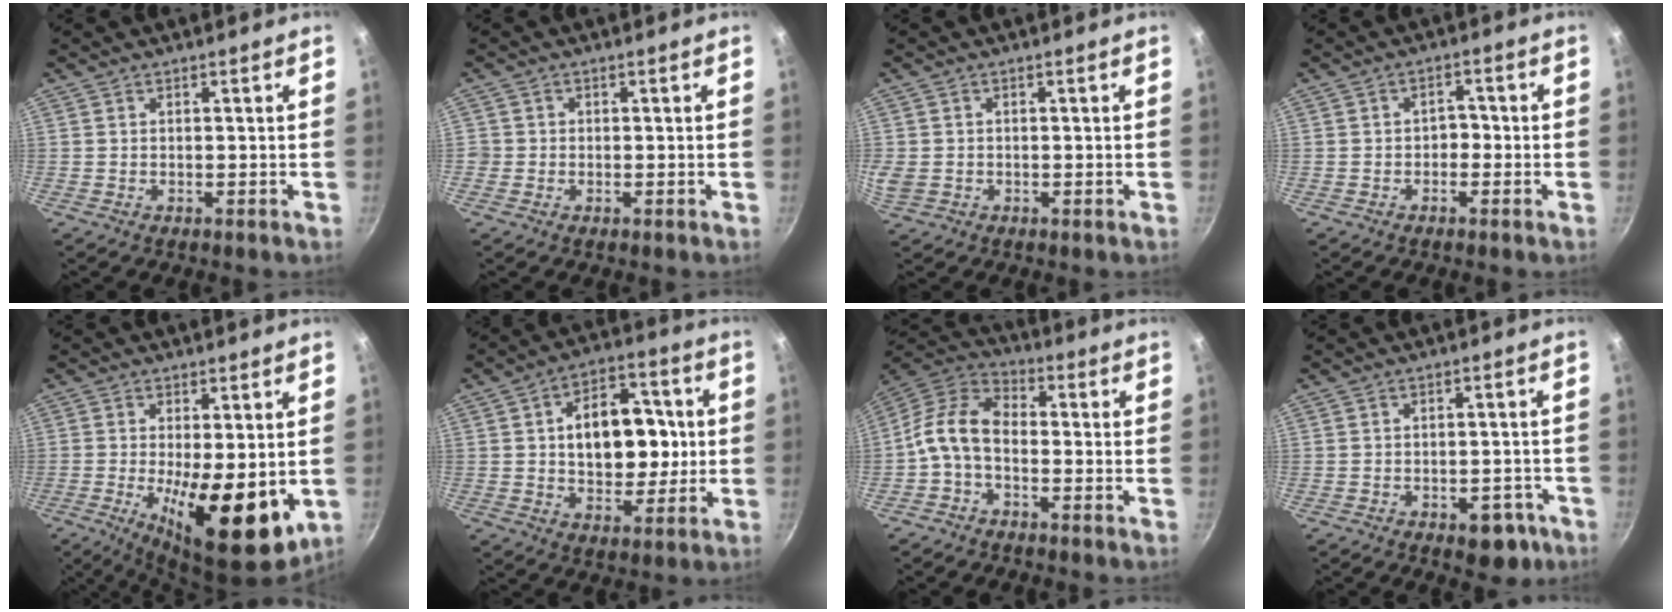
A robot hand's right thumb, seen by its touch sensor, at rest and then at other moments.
{"total": 1.7, "force": [-0.2, 1.7, 0.1], "torque": [0.011, 0.007, -0.006]}
{"total": 3.4, "force": [-0.5, 2.8, 1.8], "torque": [-0.046, 0.004, -0.003]}
{"total": 2.7, "force": [-0.8, 2.0, 1.5], "torque": [-0.001, 0.014, -0.022]}
{"total": 15.5, "force": [-3.1, 5.5, 14.2], "torque": [-0.206, -0.031, -0.027]}
{"total": 15.3, "force": [1.3, 9.8, 11.6], "torque": [-0.128, 0.020, 0.020]}
{"total": 10.2, "force": [-2.2, 6.5, 7.6], "torque": [-0.146, 0.042, -0.059]}
{"total": 5.7, "force": [-3.1, 3.1, 3.6], "torque": [-0.025, 0.021, -0.036]}